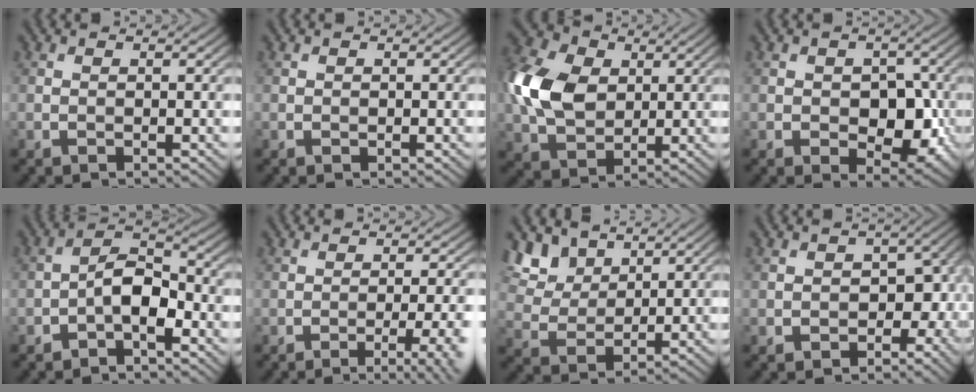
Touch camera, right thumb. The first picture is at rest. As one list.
[{"total": 0.0}, {"total": 12.3, "force": [1.8, 8.6, 8.5], "torque": [-0.230, 0.017, 0.023]}, {"total": 6.6, "force": [-1.1, 4.3, 4.9], "torque": [-0.070, -0.012, -0.014]}, {"total": 5.0, "force": [-2.3, 2.3, 3.9], "torque": [-0.062, 0.017, -0.051]}, {"total": 6.8, "force": [-2.7, 1.7, 5.9], "torque": [-0.074, 0.005, -0.030]}, {"total": 7.7, "force": [5.2, 4.3, 3.7], "torque": [-0.105, -0.007, 0.111]}, {"total": 5.5, "force": [-1.0, 4.1, 3.6], "torque": [-0.047, -0.013, -0.013]}]